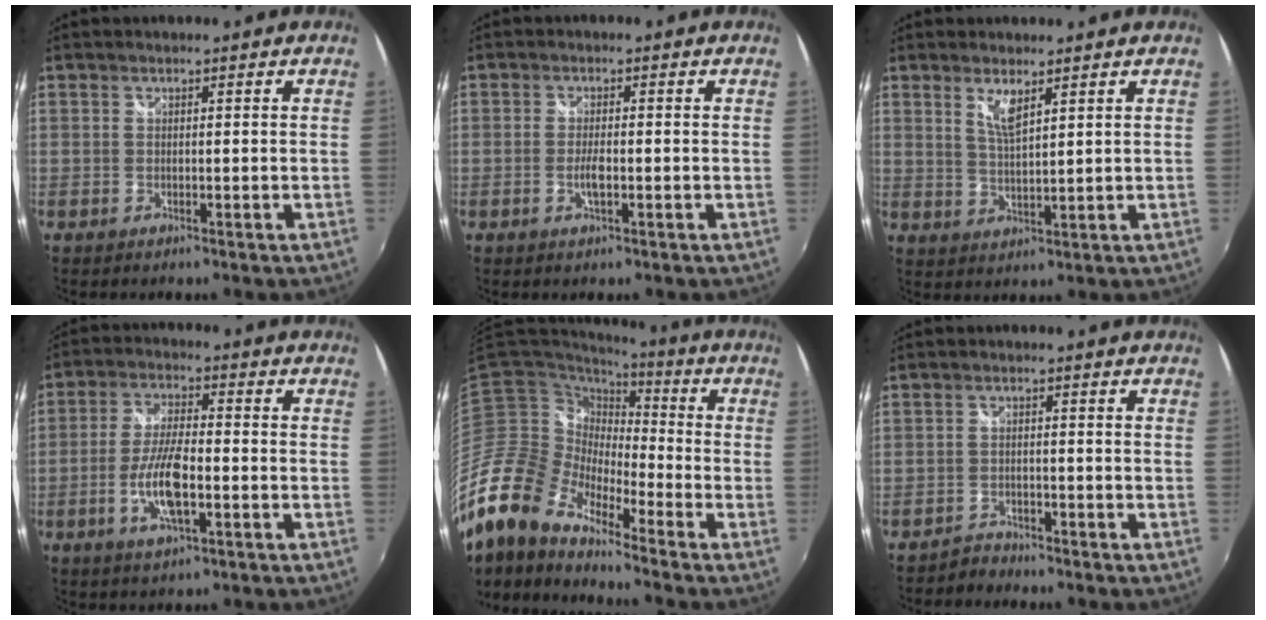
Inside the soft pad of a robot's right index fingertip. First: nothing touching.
{"total": 2.6, "force": [-0.8, 0.8, 2.4], "torque": [-0.049, -0.004, -0.014]}
{"total": 4.0, "force": [2.4, 0.8, 3.1], "torque": [-0.060, -0.007, 0.043]}
{"total": 9.4, "force": [-3.0, 2.8, 8.5], "torque": [-0.172, -0.003, -0.057]}
{"total": 16.7, "force": [-13.1, 6.5, 8.0], "torque": [-0.149, -0.015, -0.270]}
{"total": 2.6, "force": [-2.4, 1.0, -0.1], "torque": [-0.006, 0.004, -0.047]}